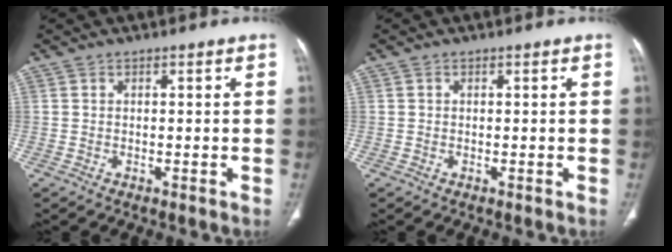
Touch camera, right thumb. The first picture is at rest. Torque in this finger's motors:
{"motor_torque": [0.30, -0.48, -0.44, 0.06, 0.02]}